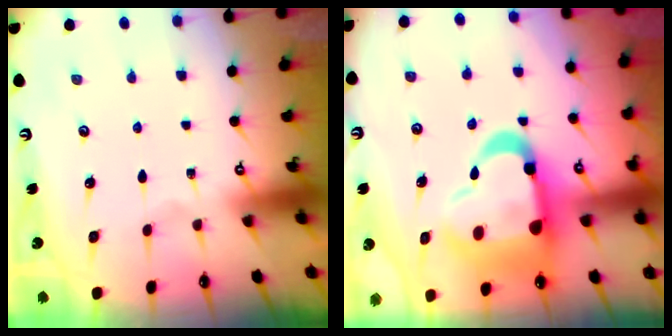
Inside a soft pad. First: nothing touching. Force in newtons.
{"total": 20.7, "press": 20.6, "slide": 2.4}